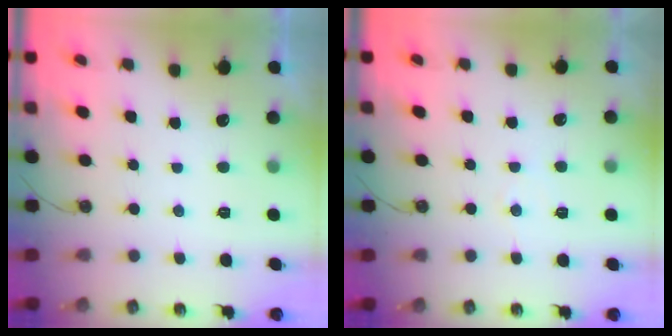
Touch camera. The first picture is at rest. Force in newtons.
{"total": 4.3, "press": 4.3, "slide": 0.7}